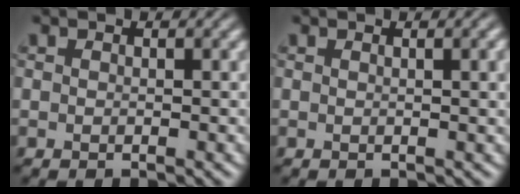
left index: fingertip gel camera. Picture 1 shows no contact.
{"total": 3.3, "force": [1.1, 1.2, 2.9], "torque": [-0.020, 0.007, 0.005]}